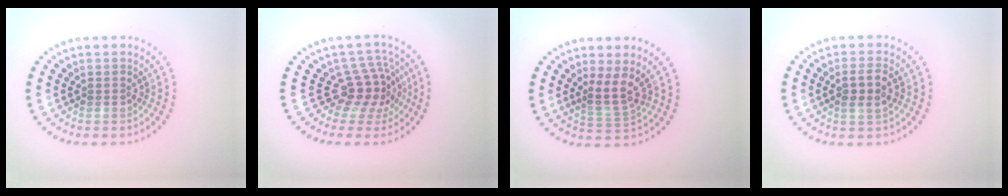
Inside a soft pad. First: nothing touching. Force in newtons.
{"total": 3.4, "press": 2.6, "slide": 2.2}
{"total": 2.8, "press": 1.9, "slide": 2.0}
{"total": 2.3, "press": 2.2, "slide": 0.7}